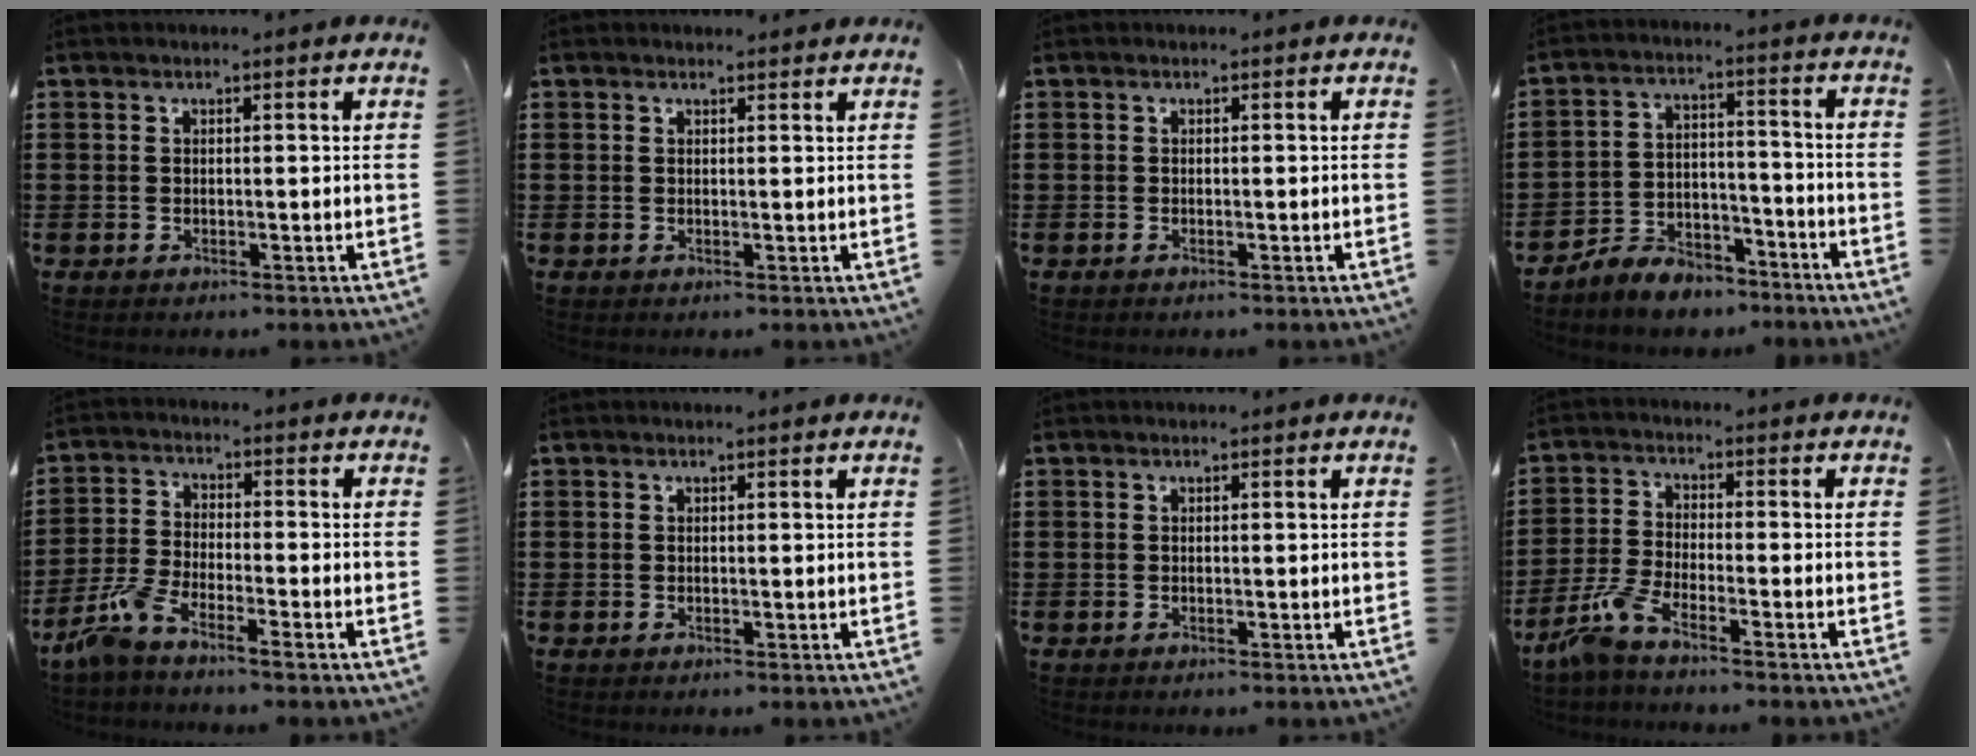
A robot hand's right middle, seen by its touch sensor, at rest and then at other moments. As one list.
[{"total": 0.7, "force": [0.6, 0.2, 0.1], "torque": [0.004, -0.002, 0.010]}, {"total": 0.0}, {"total": 6.1, "force": [-5.8, 1.5, 0.9], "torque": [-0.027, 0.011, -0.119]}, {"total": 5.7, "force": [-4.5, 0.6, 3.5], "torque": [-0.100, -0.015, -0.091]}, {"total": 0.0}, {"total": 0.0}, {"total": 5.4, "force": [-4.1, 0.6, 3.5], "torque": [-0.092, -0.013, -0.082]}]